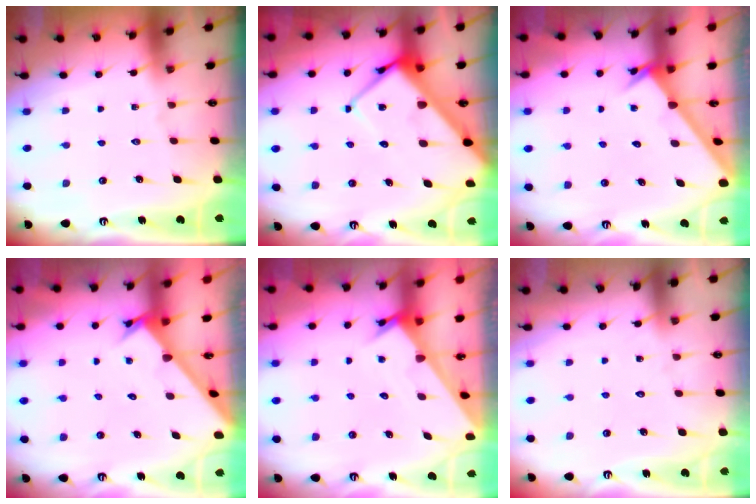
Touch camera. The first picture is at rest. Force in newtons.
{"total": 10.1, "press": 10.1, "slide": 0.9}
{"total": 2.6, "press": 2.6, "slide": 0.1}
{"total": 2.2, "press": 2.2, "slide": 0.1}
{"total": 2.4, "press": 2.4, "slide": 0.1}
{"total": 4.3, "press": 4.3, "slide": 0.4}